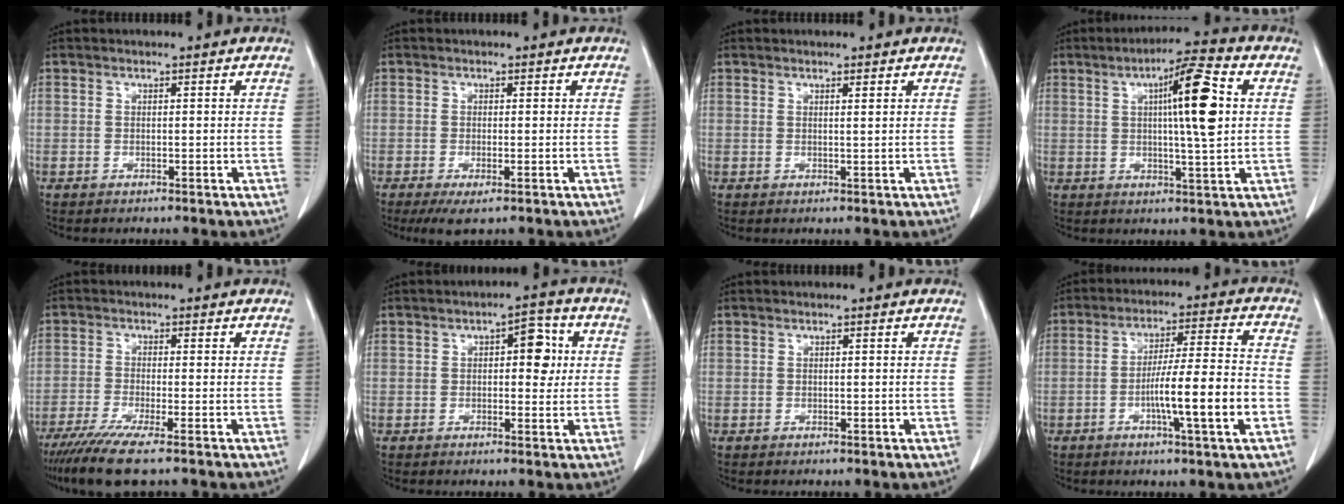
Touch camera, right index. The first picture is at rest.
{"total": 3.5, "force": [-1.8, 0.8, 2.8], "torque": [-0.049, -0.011, -0.026]}
{"total": 0.7, "force": [0.5, -0.1, 0.4], "torque": [-0.011, -0.003, 0.010]}
{"total": 10.8, "force": [2.1, 0.6, 10.6], "torque": [-0.165, 0.009, 0.031]}
{"total": 7.1, "force": [-5.2, -0.3, 4.8], "torque": [-0.081, -0.021, -0.092]}
{"total": 5.2, "force": [1.0, 2.4, 4.5], "torque": [-0.057, 0.018, 0.012]}
{"total": 0.0}
{"total": 11.7, "force": [-3.5, -0.1, 11.1], "torque": [-0.181, 0.003, -0.057]}